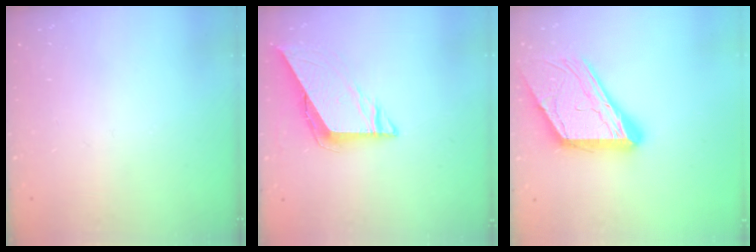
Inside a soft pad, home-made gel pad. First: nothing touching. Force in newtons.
{"total": 7.4, "press": 7.4, "slide": 0.6}
{"total": 18.5, "press": 18.4, "slide": 1.9}